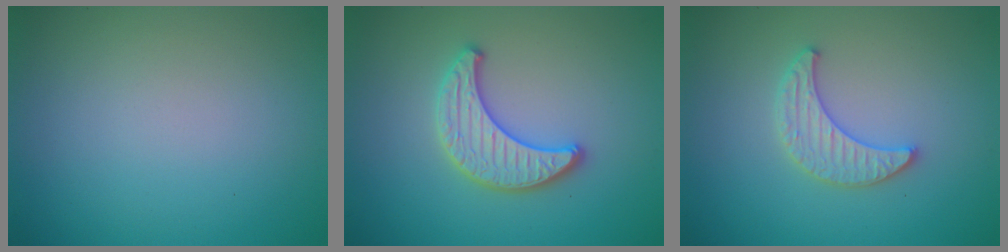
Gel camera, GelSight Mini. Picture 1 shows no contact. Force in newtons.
{"total": 3.3, "press": 3.2, "slide": 0.4}
{"total": 2.9, "press": 2.9, "slide": 0.7}